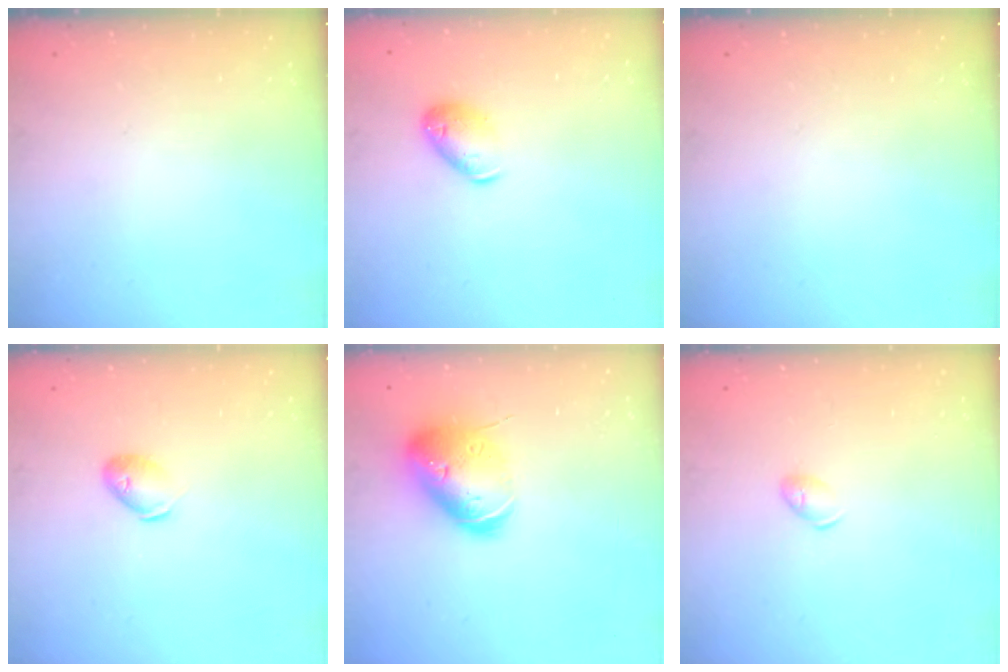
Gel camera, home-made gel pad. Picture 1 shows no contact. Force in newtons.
{"total": 8.3, "press": 8.2, "slide": 1.2}
{"total": 0.0}
{"total": 7.8, "press": 7.6, "slide": 1.7}
{"total": 18.4, "press": 18.2, "slide": 2.7}
{"total": 5.8, "press": 5.8, "slide": 0.8}